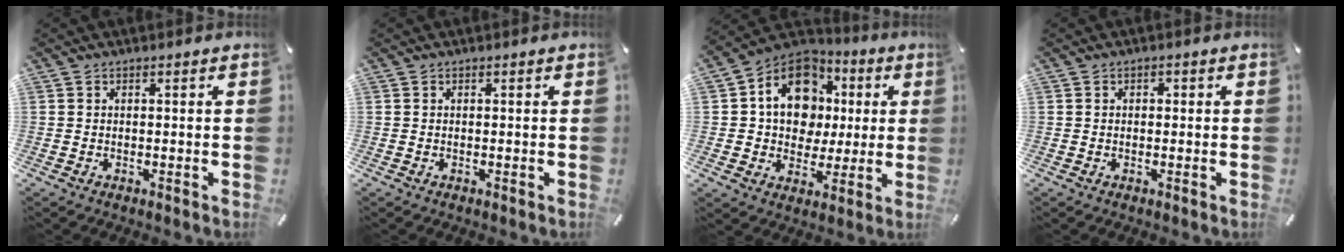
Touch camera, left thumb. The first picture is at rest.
{"total": 0.0}
{"total": 14.1, "force": [1.9, 12.2, 7.0], "torque": [-0.129, -0.004, 0.039]}
{"total": 0.8, "force": [-0.1, 0.7, 0.4], "torque": [-0.008, 0.006, -0.003]}